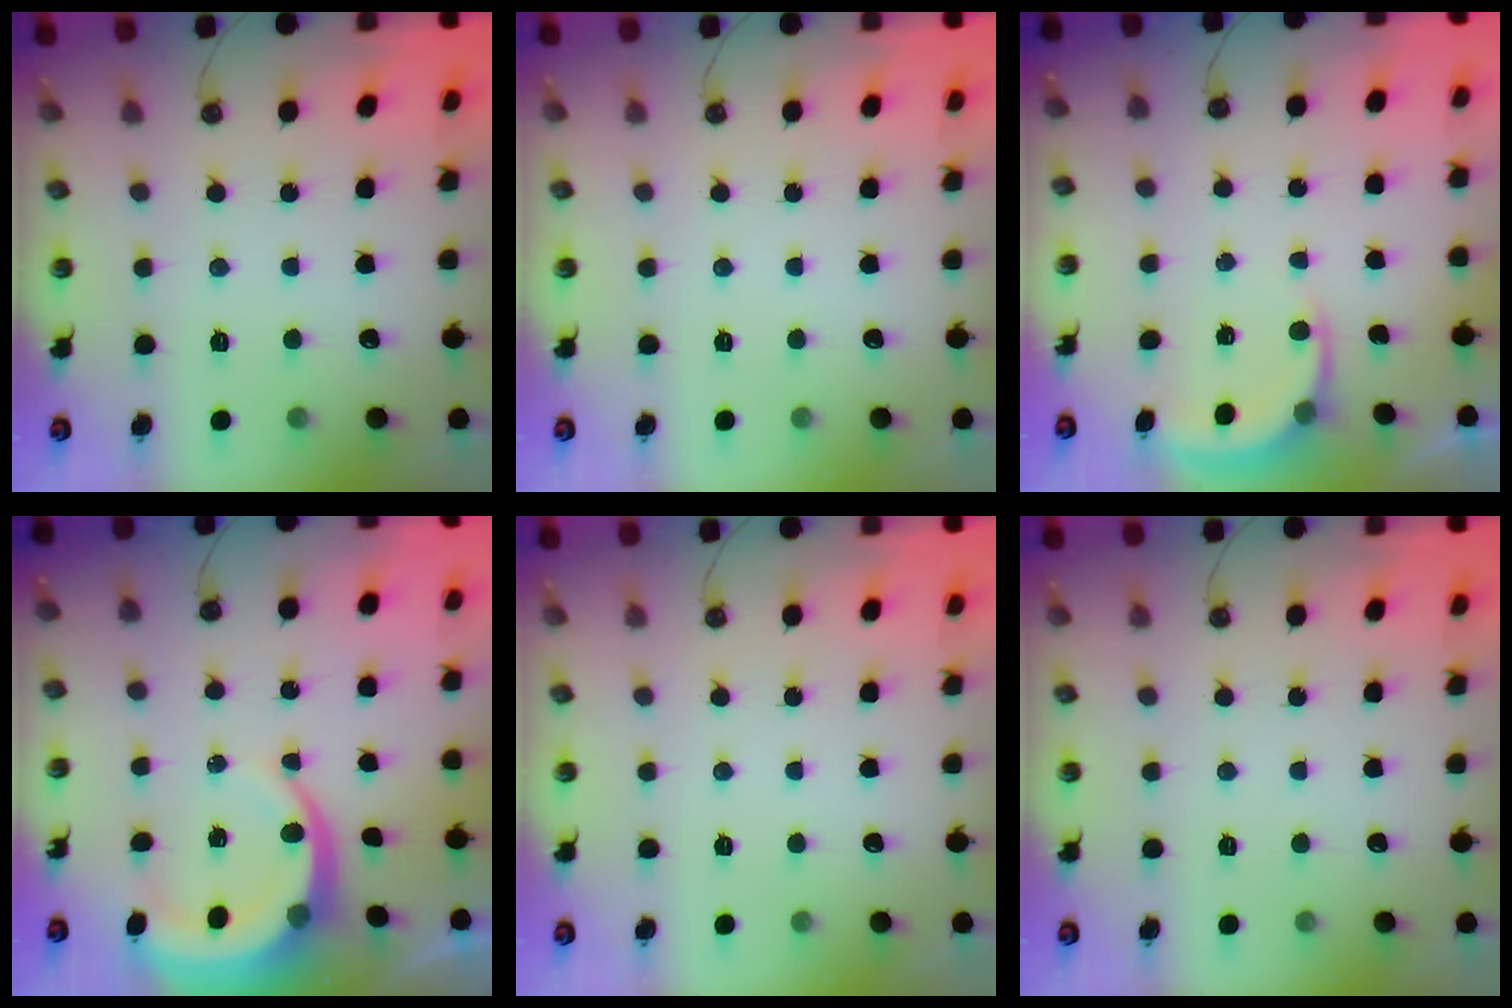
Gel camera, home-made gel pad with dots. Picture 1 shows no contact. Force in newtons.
{"total": 0.0}
{"total": 3.8, "press": 3.8, "slide": 0.3}
{"total": 7.8, "press": 7.7, "slide": 1.0}
{"total": 0.0}
{"total": 0.0}